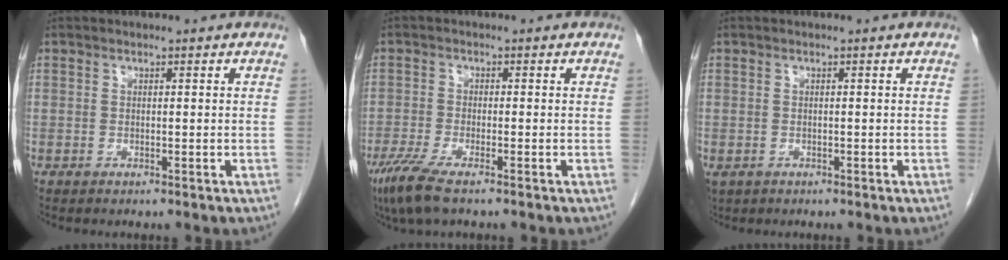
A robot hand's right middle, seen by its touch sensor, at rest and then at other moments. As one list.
[{"total": 5.8, "force": [-4.0, 0.7, 4.1], "torque": [-0.084, -0.018, -0.072]}, {"total": 2.2, "force": [-0.9, 1.7, 1.0], "torque": [-0.024, -0.003, -0.007]}]